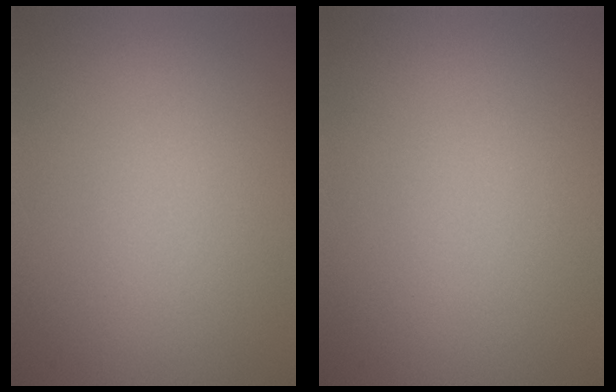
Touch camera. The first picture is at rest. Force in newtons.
{"total": 0.0}